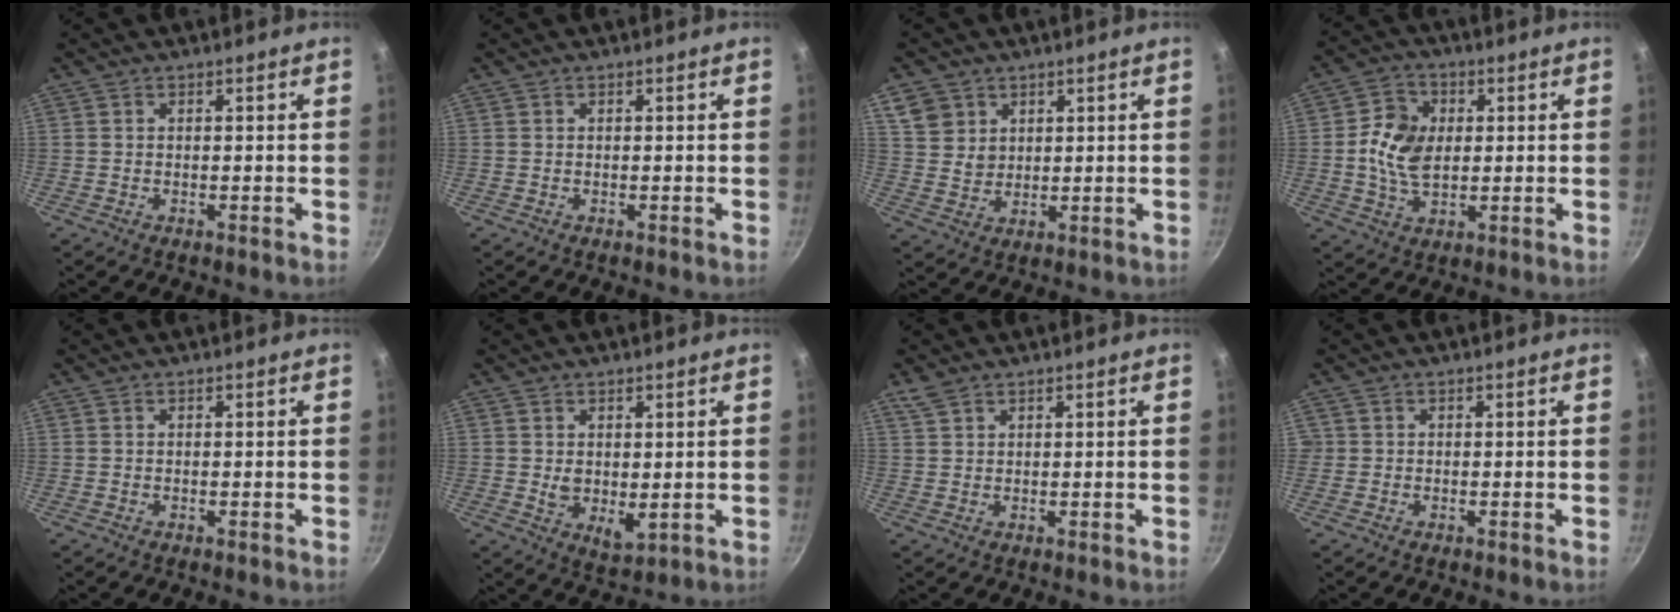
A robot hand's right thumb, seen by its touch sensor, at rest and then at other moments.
{"total": 0.0}
{"total": 6.7, "force": [3.3, 5.5, 2.0], "torque": [-0.011, -0.010, 0.069]}
{"total": 9.4, "force": [0.7, 6.7, 6.5], "torque": [-0.105, 0.004, 0.006]}
{"total": 0.0}
{"total": 4.8, "force": [1.1, 2.8, 3.7], "torque": [-0.057, -0.021, 0.024]}
{"total": 2.4, "force": [1.8, 1.1, 1.1], "torque": [-0.022, -0.001, 0.042]}
{"total": 0.6, "force": [0.0, 0.6, 0.0], "torque": [0.007, 0.001, -0.003]}